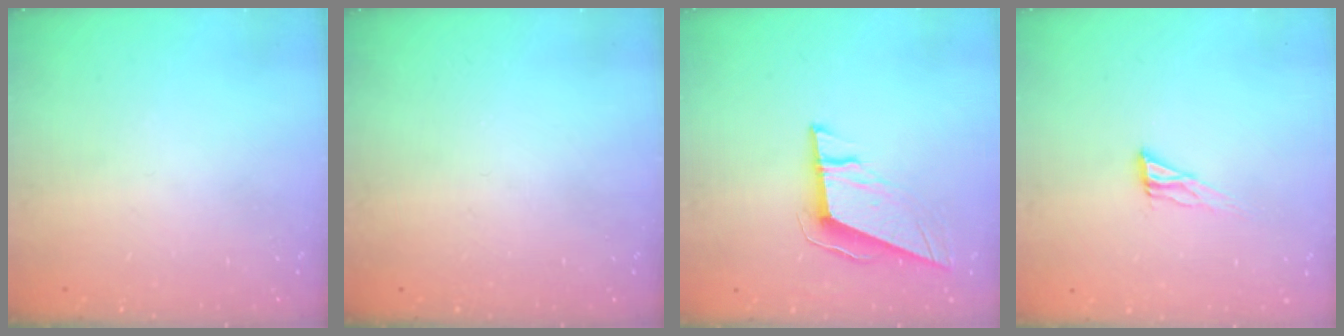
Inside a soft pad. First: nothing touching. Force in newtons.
{"total": 0.0}
{"total": 9.9, "press": 9.7, "slide": 2.0}
{"total": 6.9, "press": 6.8, "slide": 0.5}